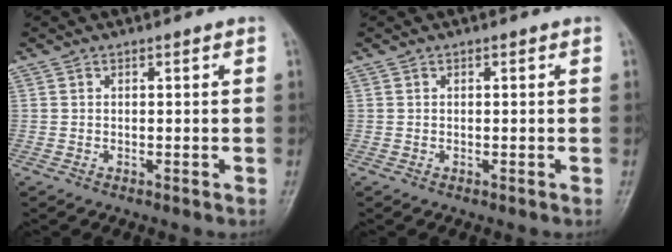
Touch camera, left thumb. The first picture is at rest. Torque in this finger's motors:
{"motor_torque": [-0.04, 0.05, -0.06, 0.06, 0.00]}